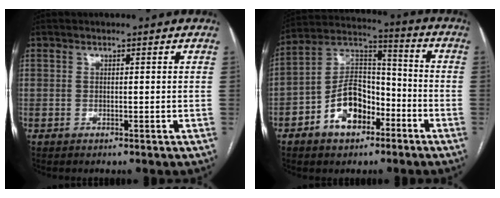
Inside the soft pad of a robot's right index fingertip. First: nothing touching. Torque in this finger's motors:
{"motor_torque": [0.39, -0.27, 0.00, -0.02]}